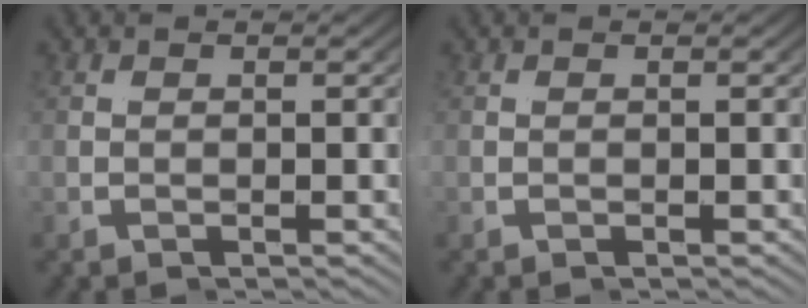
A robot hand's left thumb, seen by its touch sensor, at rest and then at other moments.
{"total": 0.0}